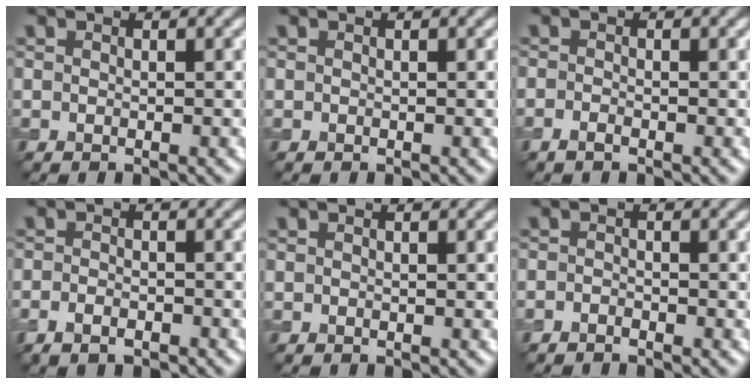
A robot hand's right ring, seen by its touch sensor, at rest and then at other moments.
{"total": 0.0}
{"total": 0.5, "force": [-0.4, 0.0, 0.2], "torque": [-0.006, -0.002, -0.012]}
{"total": 1.6, "force": [-1.3, 0.6, 0.8], "torque": [-0.014, -0.003, -0.026]}
{"total": 0.0}
{"total": 0.8, "force": [-0.8, 0.0, -0.1], "torque": [0.002, -0.002, -0.020]}